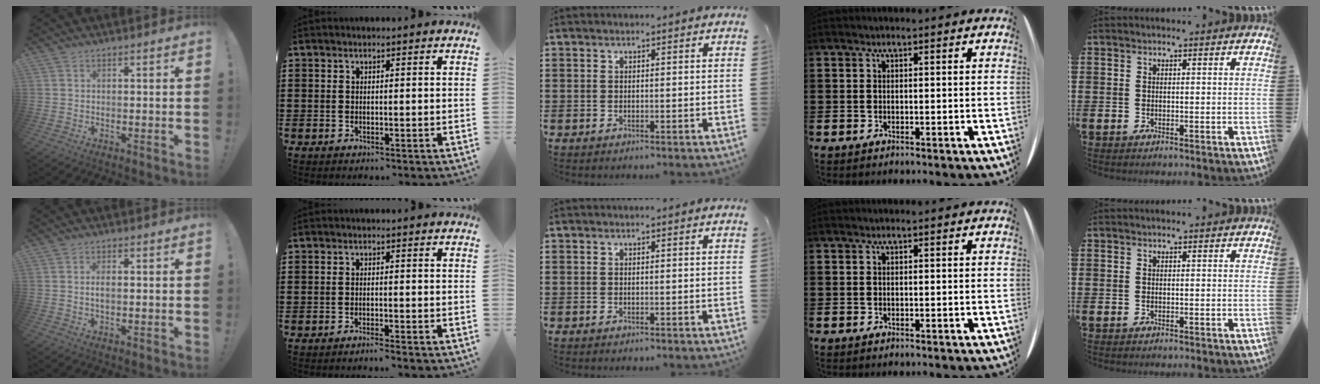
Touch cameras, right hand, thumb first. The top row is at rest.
{"thumb": {"total": 2.3, "force": [-0.2, 0.8, 2.1], "torque": [-0.038, 0.003, -0.005]}, "index": {"total": 1.2, "force": [-1.1, -0.2, 0.5], "torque": [-0.009, -0.001, -0.021]}}